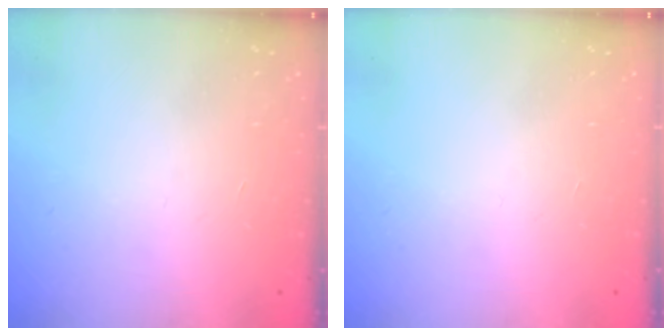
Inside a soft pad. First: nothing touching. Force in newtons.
{"total": 0.0}